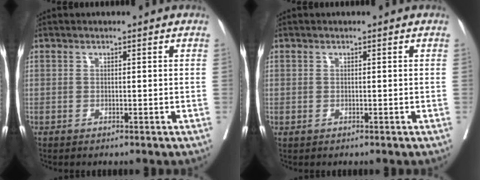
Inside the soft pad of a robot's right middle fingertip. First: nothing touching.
{"total": 0.0}